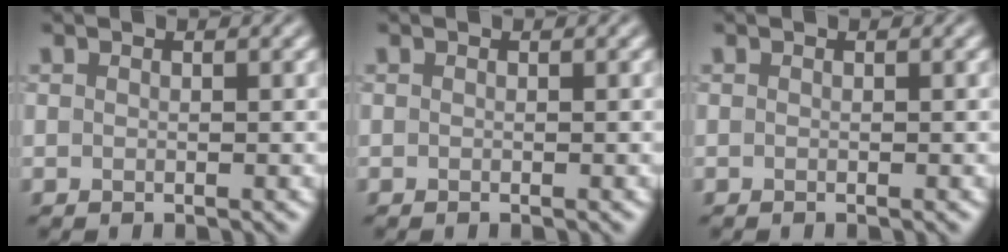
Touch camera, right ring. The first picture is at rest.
{"total": 0.0}
{"total": 0.0}